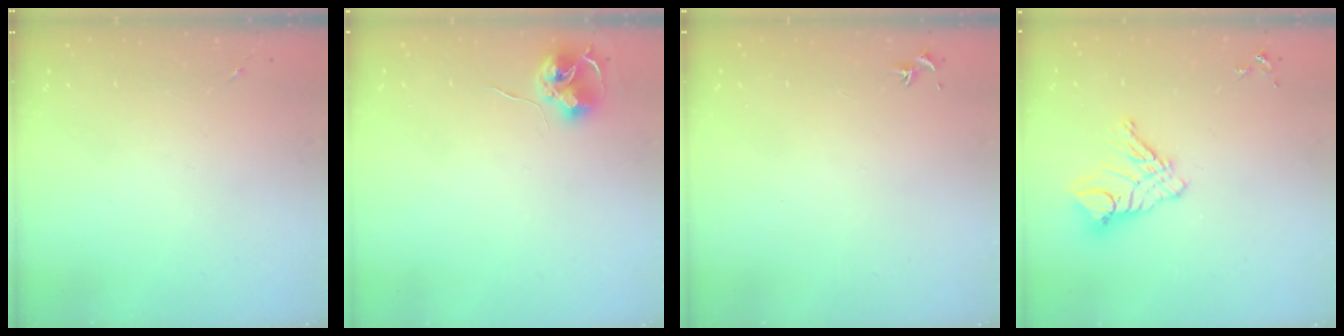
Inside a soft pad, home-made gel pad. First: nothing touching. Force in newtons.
{"total": 7.9, "press": 7.9, "slide": 0.4}
{"total": 0.7, "press": 0.6, "slide": 0.5}
{"total": 11.6, "press": 11.5, "slide": 1.1}